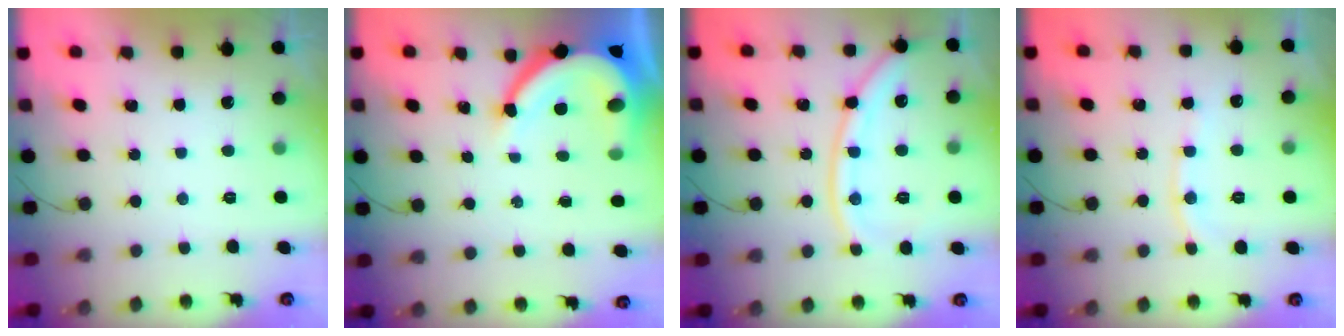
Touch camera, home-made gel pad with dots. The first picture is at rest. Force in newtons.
{"total": 12.3, "press": 12.2, "slide": 1.4}
{"total": 13.0, "press": 12.9, "slide": 1.6}
{"total": 6.7, "press": 6.6, "slide": 0.9}